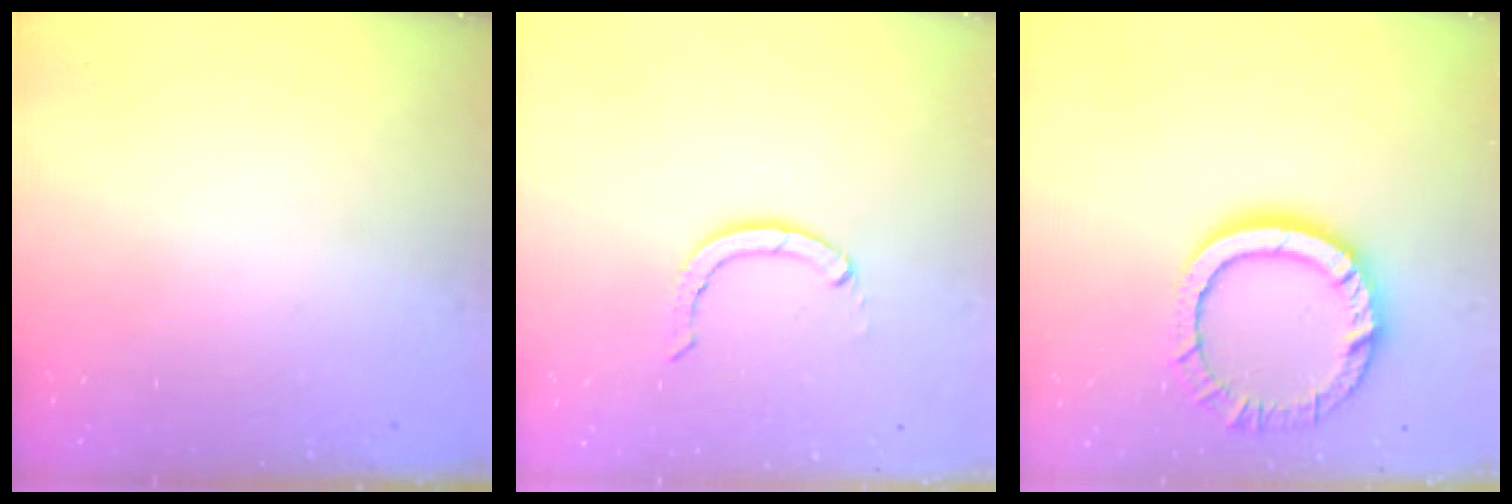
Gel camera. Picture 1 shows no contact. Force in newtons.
{"total": 2.9, "press": 2.9, "slide": 0.1}
{"total": 12.7, "press": 12.6, "slide": 0.9}